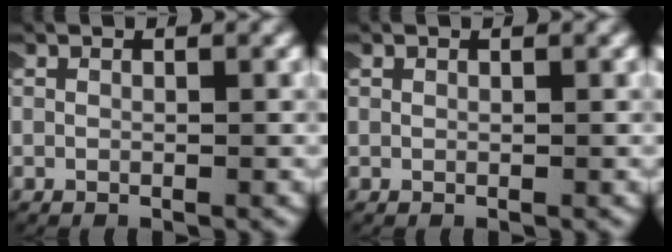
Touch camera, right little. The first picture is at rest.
{"total": 0.0}